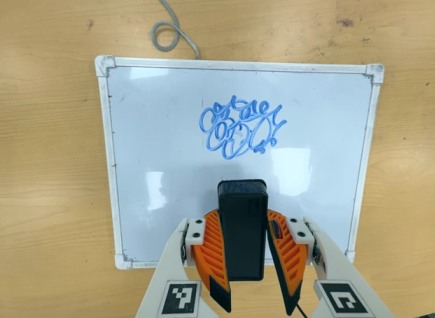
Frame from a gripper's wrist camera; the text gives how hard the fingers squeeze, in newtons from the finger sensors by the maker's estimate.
{"total": 9.6, "left": 8.4, "right": 10.7}